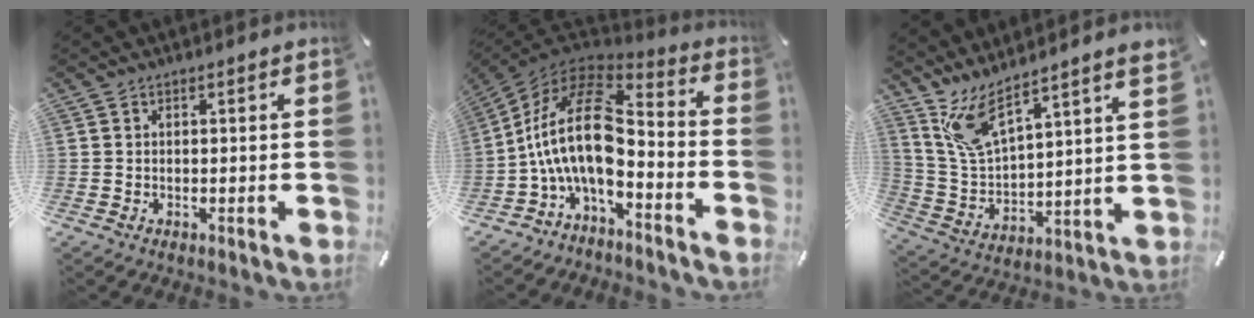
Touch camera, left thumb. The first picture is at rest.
{"total": 19.6, "force": [-1.9, 10.7, 16.3], "torque": [-0.363, 0.003, -0.036]}
{"total": 12.2, "force": [8.9, 4.0, 7.3], "torque": [-0.177, -0.041, 0.162]}